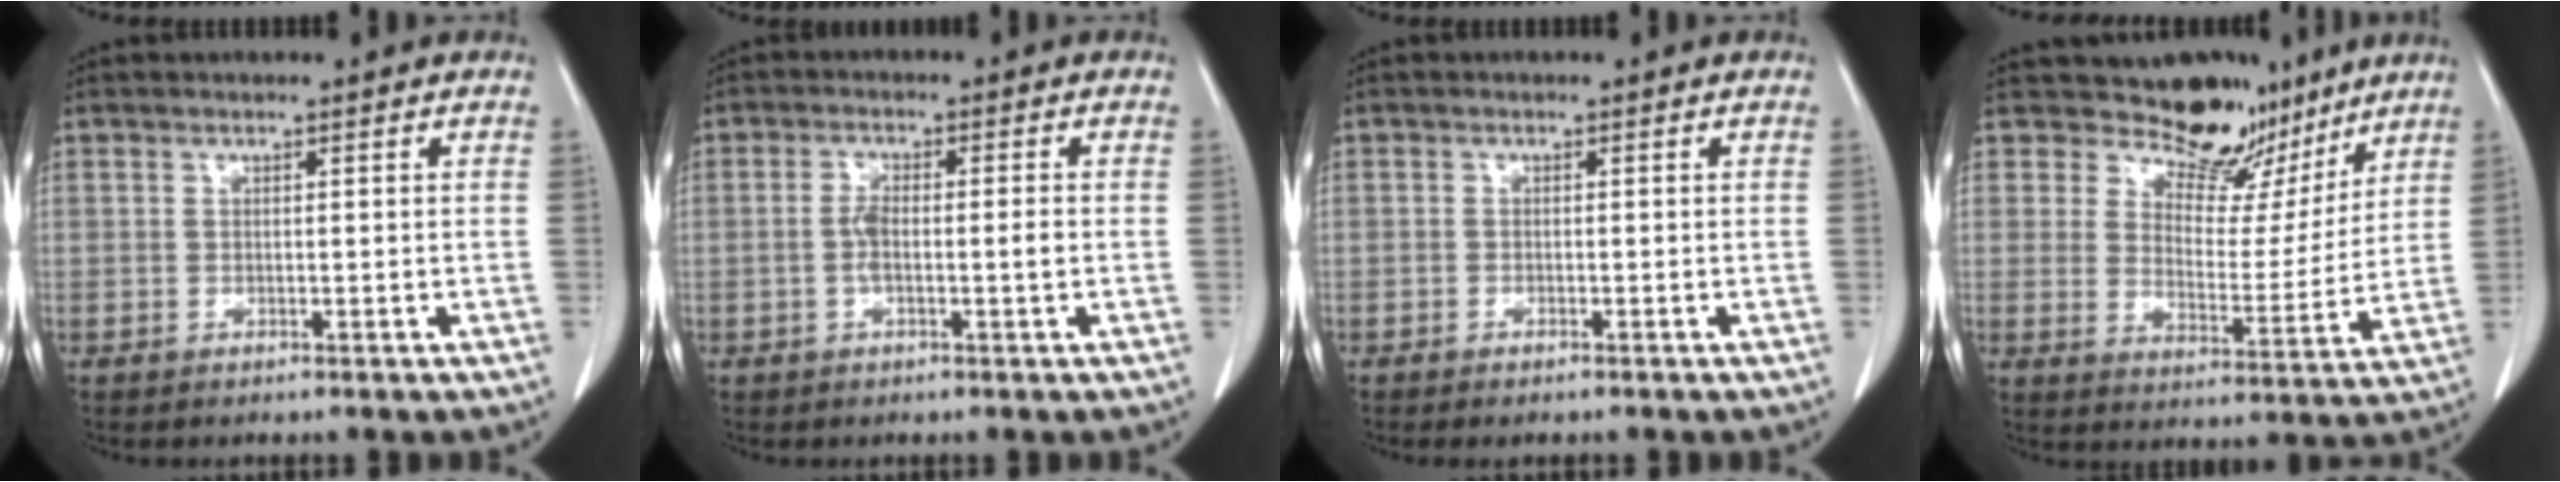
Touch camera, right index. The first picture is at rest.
{"total": 3.6, "force": [-0.6, 0.7, 3.5], "torque": [-0.069, 0.008, -0.011]}
{"total": 1.0, "force": [-0.8, 0.1, 0.5], "torque": [-0.010, -0.002, -0.011]}
{"total": 10.4, "force": [8.8, 4.8, 2.7], "torque": [-0.034, -0.019, 0.122]}